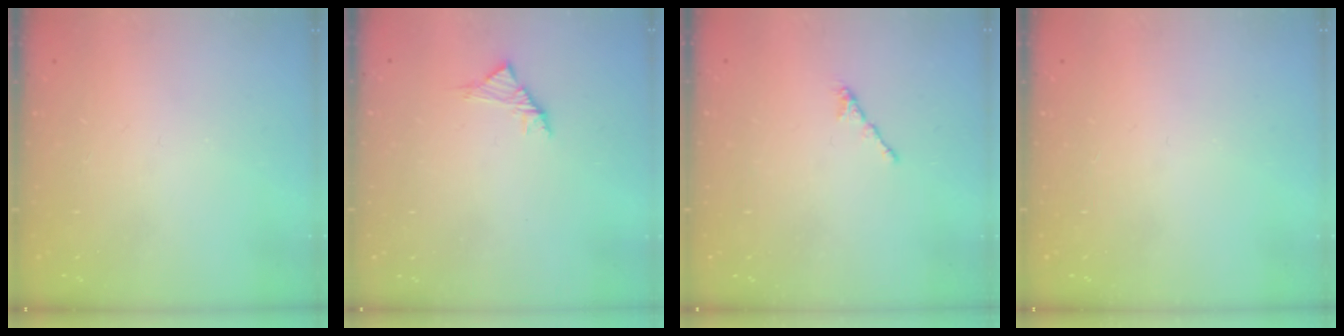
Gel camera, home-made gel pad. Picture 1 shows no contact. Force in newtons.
{"total": 2.8, "press": 2.6, "slide": 0.8}
{"total": 1.7, "press": 1.6, "slide": 0.5}
{"total": 0.0}